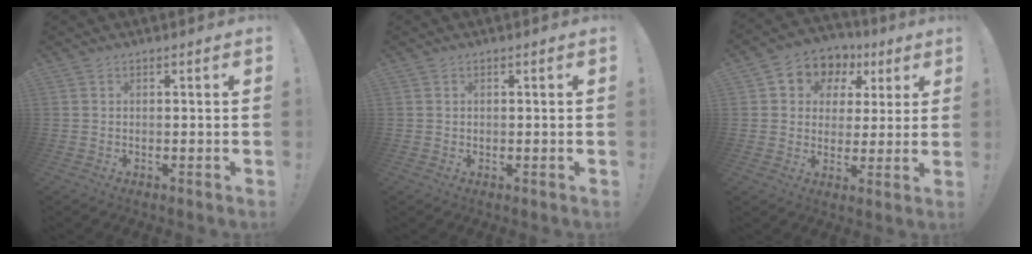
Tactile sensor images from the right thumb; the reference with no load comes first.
{"total": 0.5, "force": [0.1, 0.5, 0.1], "torque": [-0.007, 0.005, 0.003]}
{"total": 7.9, "force": [2.7, 7.0, 2.5], "torque": [-0.041, -0.014, 0.055]}